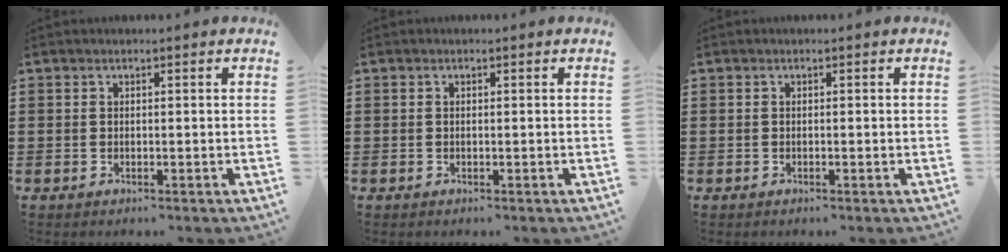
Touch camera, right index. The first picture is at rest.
{"total": 0.0}
{"total": 0.0}